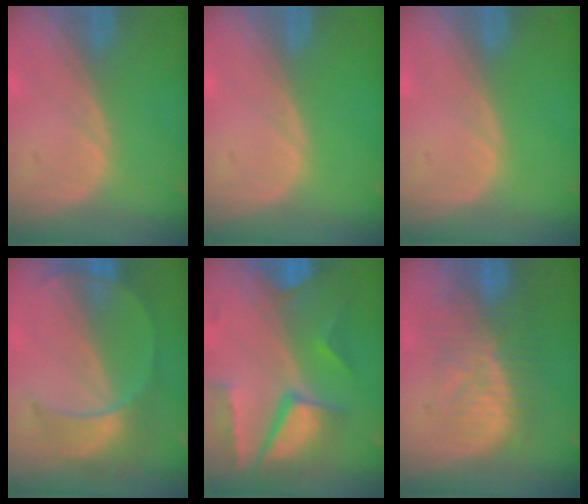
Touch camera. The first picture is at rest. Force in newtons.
{"total": 0.0}
{"total": 0.0}
{"total": 7.3, "press": 7.0, "slide": 1.8}
{"total": 10.4, "press": 8.8, "slide": 5.5}
{"total": 9.3, "press": 8.8, "slide": 3.1}